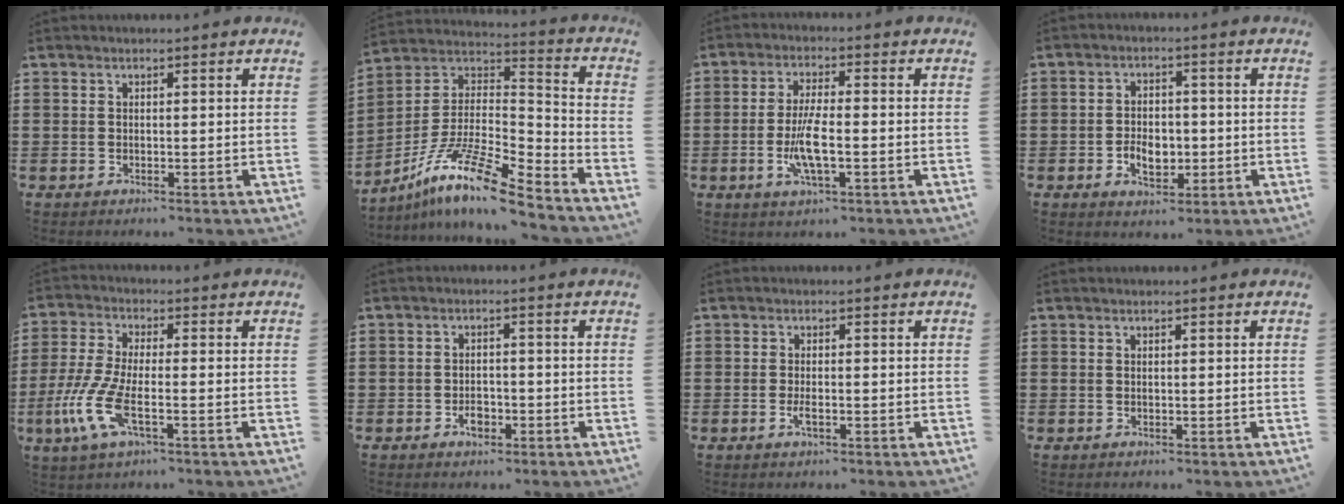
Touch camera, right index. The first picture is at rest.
{"total": 13.3, "force": [-9.8, 2.1, 8.6], "torque": [-0.171, 0.013, -0.190]}
{"total": 6.6, "force": [-1.8, 1.6, 6.2], "torque": [-0.130, -0.011, -0.037]}
{"total": 4.6, "force": [-1.3, 3.0, 3.2], "torque": [-0.055, 0.003, -0.025]}
{"total": 8.4, "force": [-3.5, 2.7, 7.1], "torque": [-0.182, -0.018, -0.073]}
{"total": 2.5, "force": [-1.3, 1.7, 1.3], "torque": [-0.025, 0.003, -0.026]}
{"total": 1.8, "force": [-0.7, 0.5, 1.6], "torque": [-0.036, -0.003, -0.014]}
{"total": 0.0}